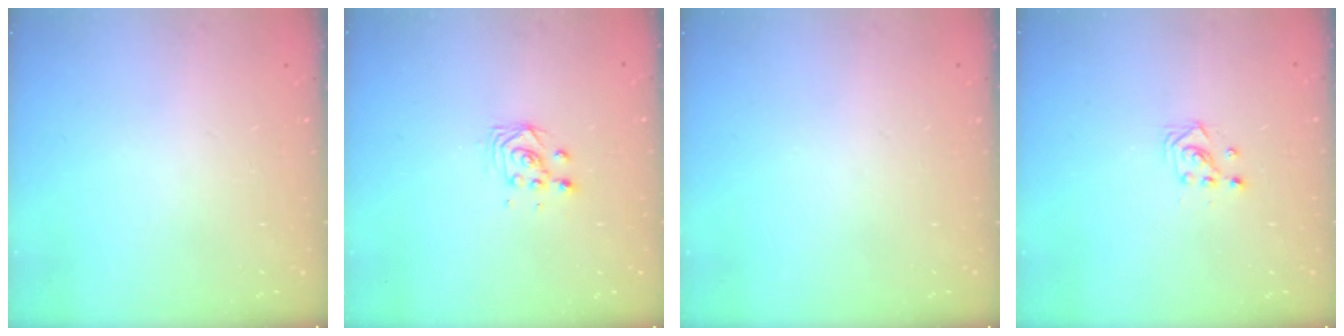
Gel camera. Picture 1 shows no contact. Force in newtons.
{"total": 2.8, "press": 2.8, "slide": 0.3}
{"total": 0.0}
{"total": 2.9, "press": 2.9, "slide": 0.3}